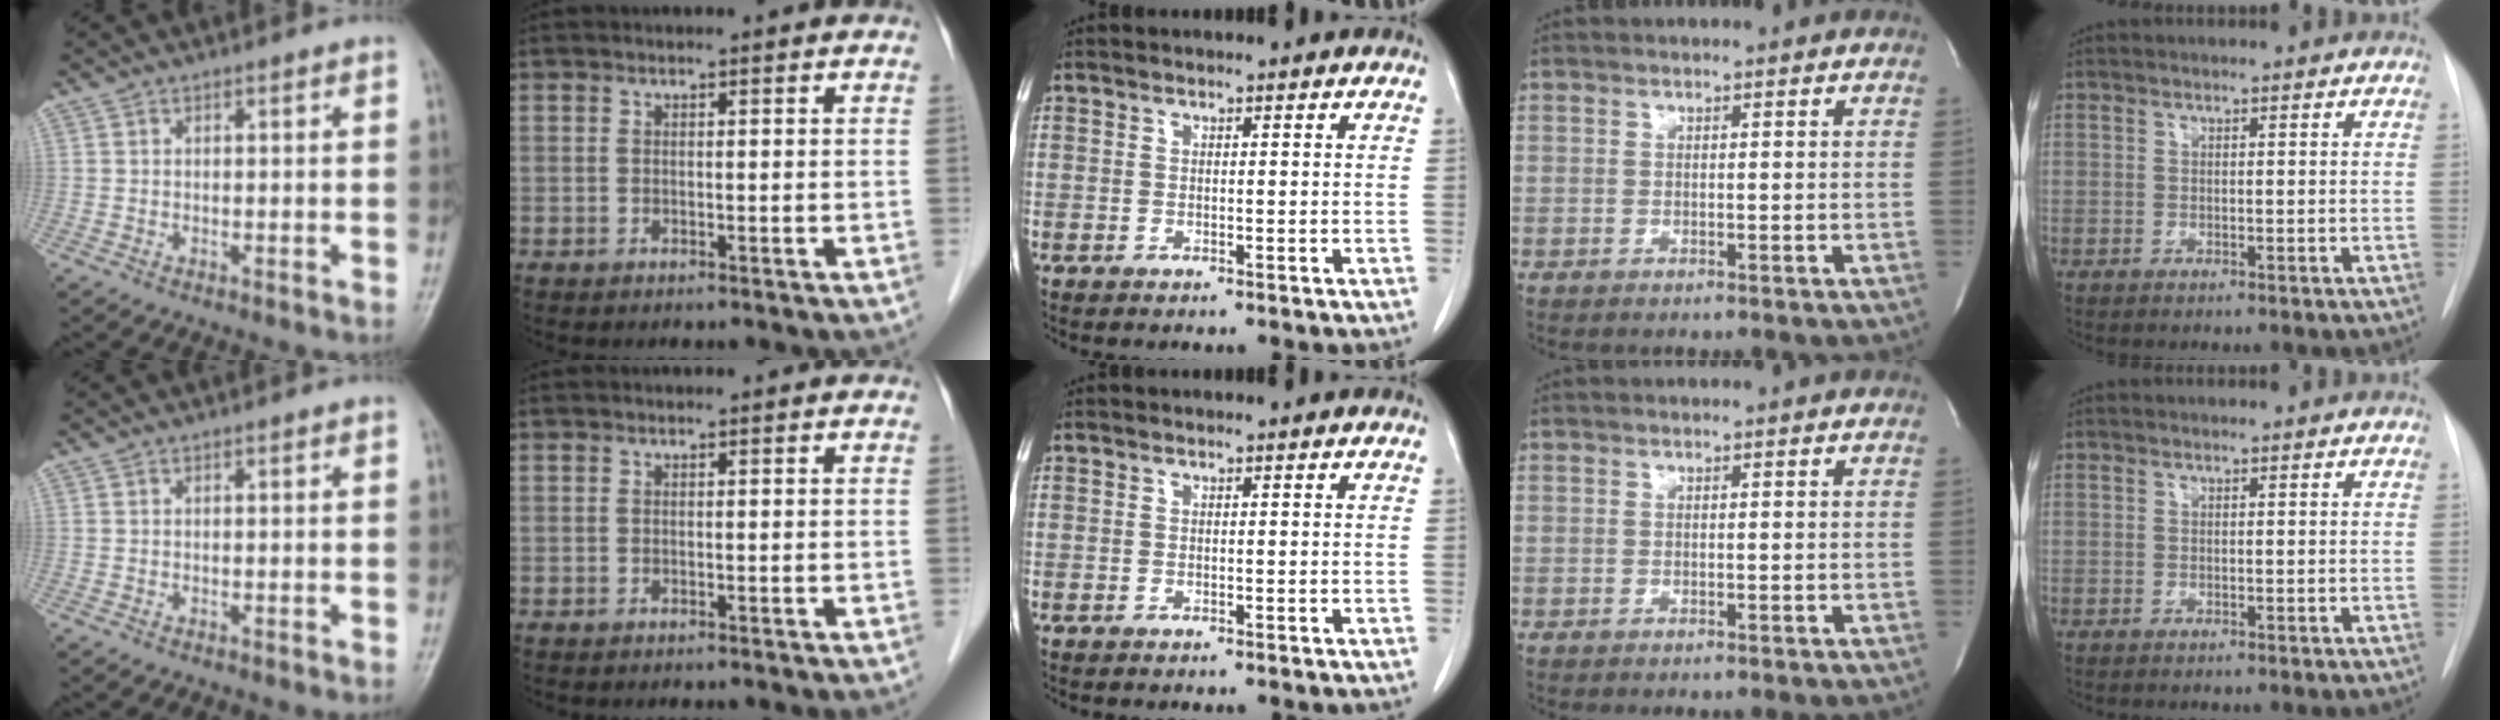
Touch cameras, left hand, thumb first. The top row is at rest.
{}